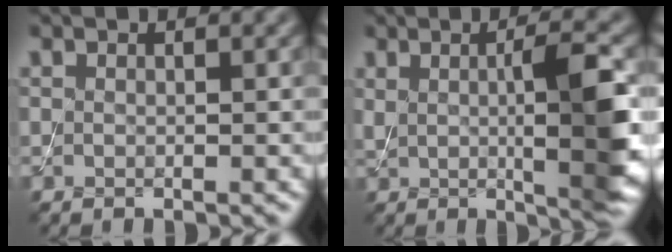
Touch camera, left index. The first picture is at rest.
{"total": 7.5, "force": [0.5, 1.7, 7.2], "torque": [-0.105, 0.000, 0.012]}